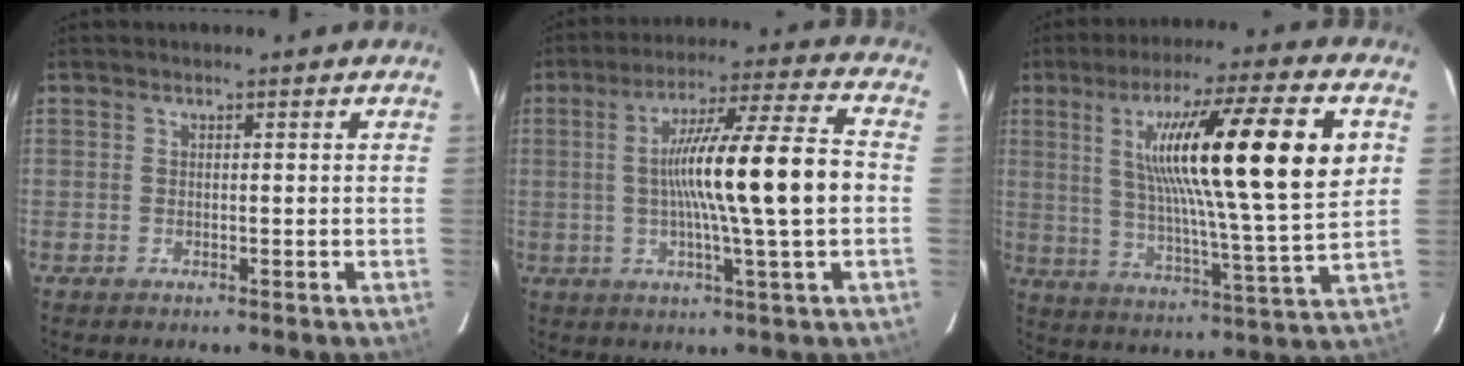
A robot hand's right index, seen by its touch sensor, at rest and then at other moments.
{"total": 16.1, "force": [-0.6, -0.2, 16.1], "torque": [-0.267, 0.012, -0.013]}
{"total": 23.1, "force": [5.8, 0.9, 22.3], "torque": [-0.363, 0.009, 0.080]}